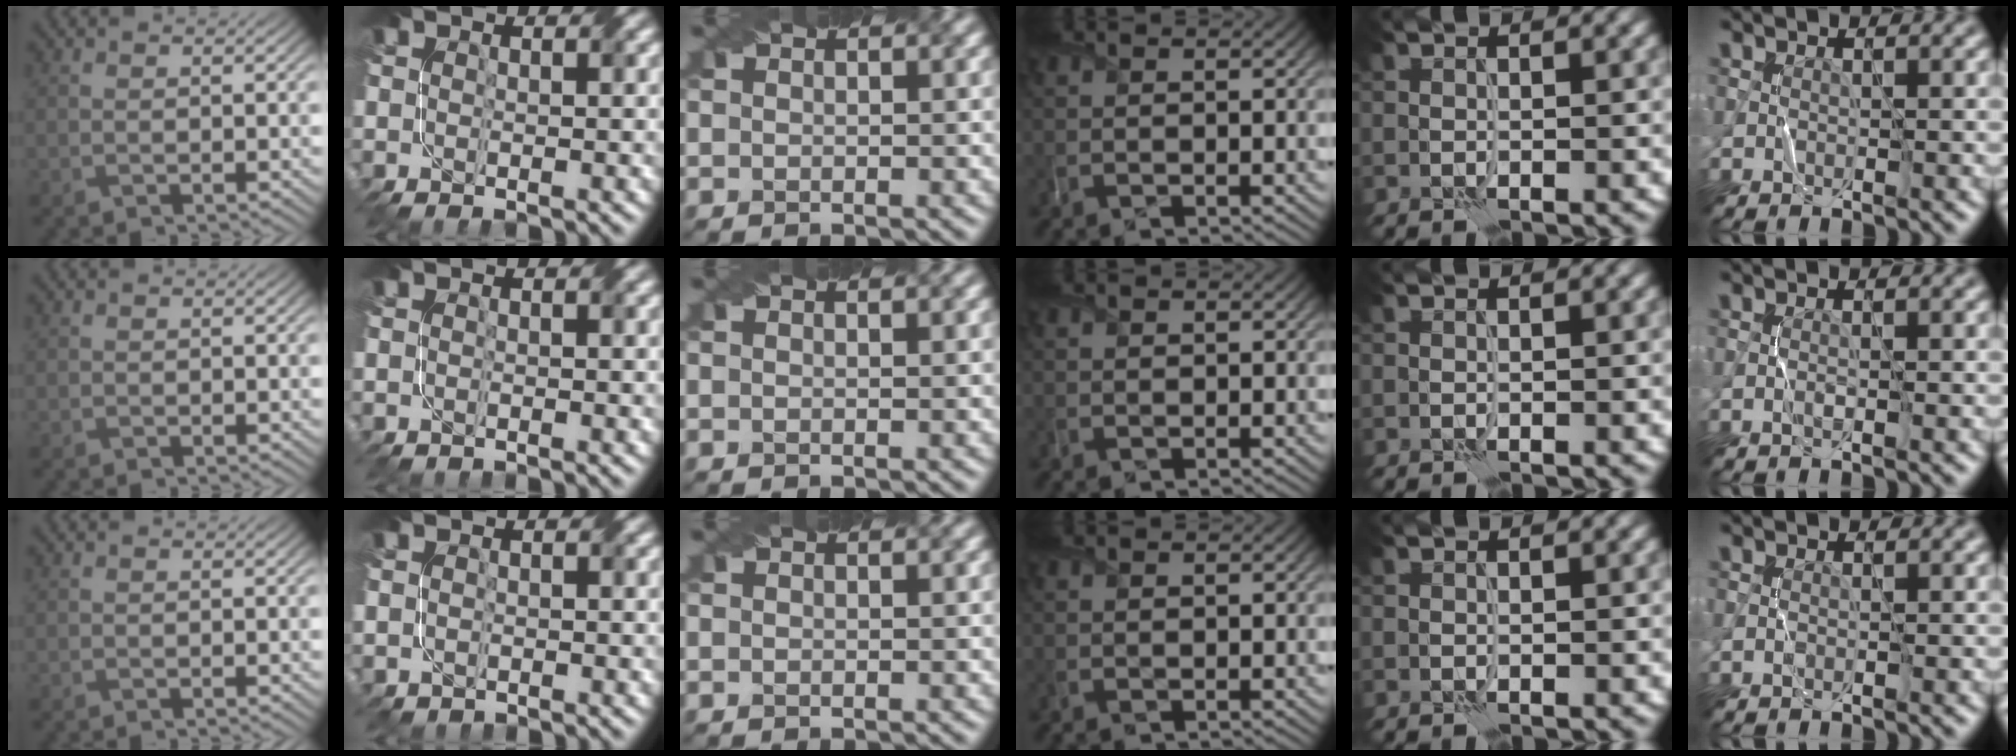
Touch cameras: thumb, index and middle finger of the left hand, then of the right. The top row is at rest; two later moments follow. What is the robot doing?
{"motion": "fold", "object": "netting"}